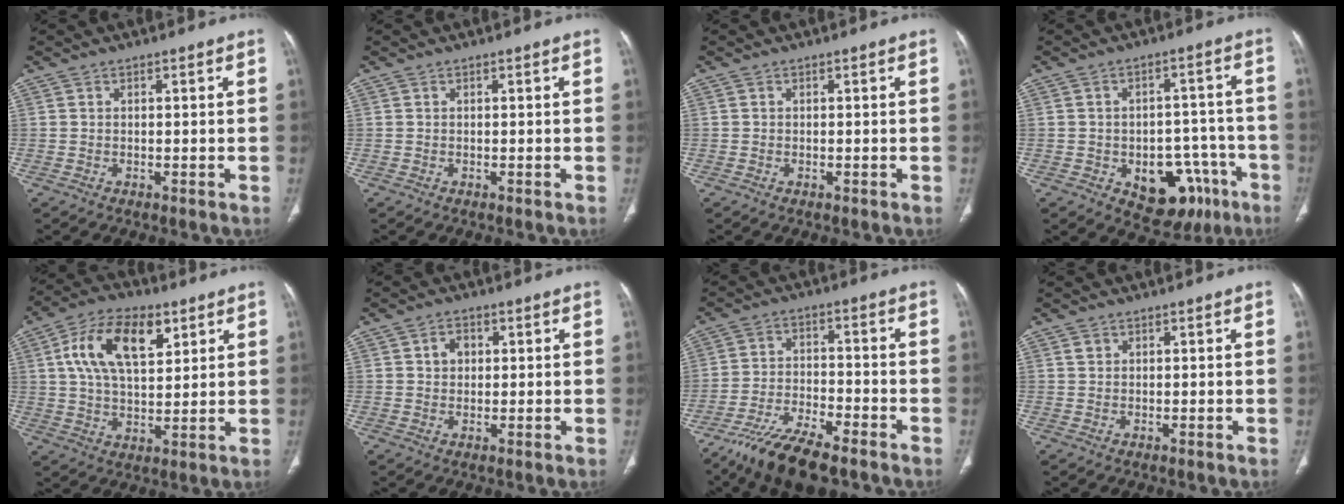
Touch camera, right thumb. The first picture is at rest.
{"total": 0.0}
{"total": 0.0}
{"total": 13.8, "force": [-6.1, 8.8, 8.6], "torque": [-0.068, 0.042, -0.072]}
{"total": 15.0, "force": [5.7, 8.0, 11.4], "torque": [-0.187, -0.002, 0.101]}
{"total": 3.4, "force": [0.9, 2.7, 1.8], "torque": [-0.017, 0.003, 0.015]}
{"total": 12.0, "force": [-8.9, 3.6, 7.2], "torque": [-0.138, 0.033, -0.164]}
{"total": 1.0, "force": [0.5, 0.8, 0.3], "torque": [-0.001, 0.001, 0.010]}